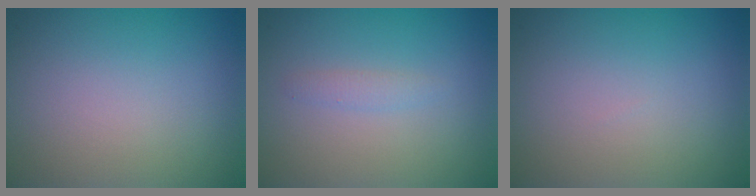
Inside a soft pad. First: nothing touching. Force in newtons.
{"total": 0.9, "press": 0.9, "slide": 0.0}
{"total": 0.0}